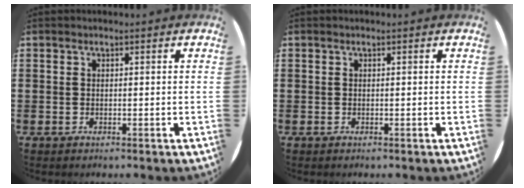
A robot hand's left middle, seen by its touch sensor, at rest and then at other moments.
{"total": 0.0}